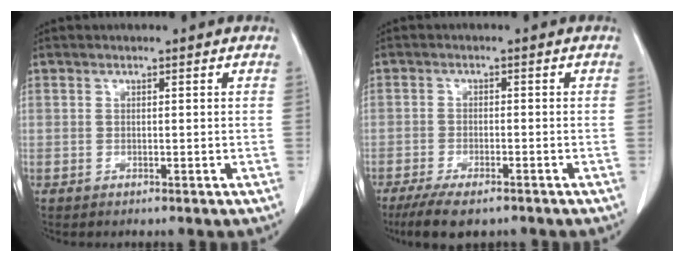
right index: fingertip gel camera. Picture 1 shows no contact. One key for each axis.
{"total": 7.4, "fx": -5.5, "fy": 2.3, "fz": 4.4, "tx": -0.073, "ty": -0.013, "tz": -0.089}